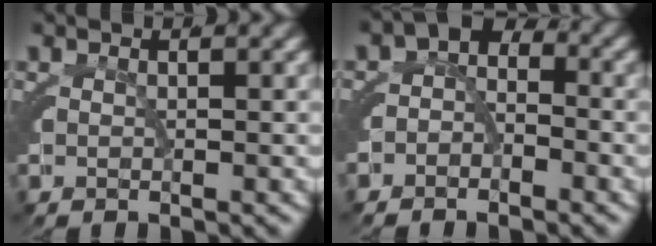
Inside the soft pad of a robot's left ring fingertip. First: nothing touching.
{"total": 2.7, "force": [-1.2, 1.8, 1.5], "torque": [-0.007, -0.008, -0.028]}